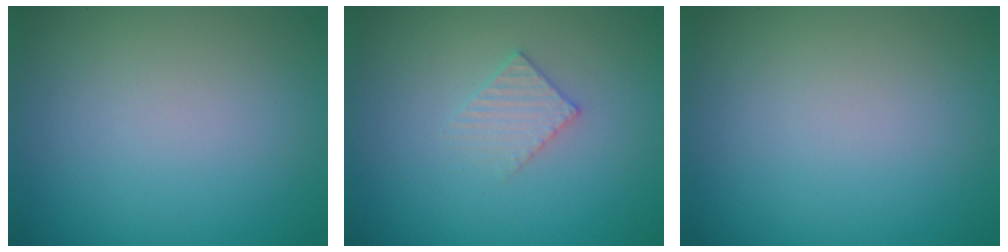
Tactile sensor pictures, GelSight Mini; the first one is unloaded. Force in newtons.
{"total": 1.9, "press": 1.9, "slide": 0.2}
{"total": 0.0}